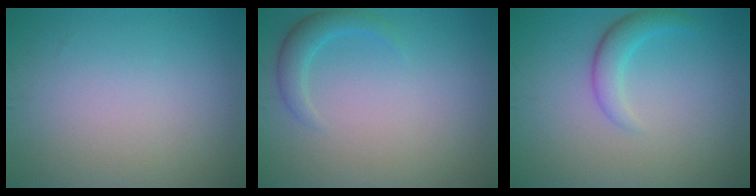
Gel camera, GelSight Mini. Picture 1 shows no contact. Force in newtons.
{"total": 2.1, "press": 2.1, "slide": 0.2}
{"total": 2.4, "press": 2.4, "slide": 0.1}